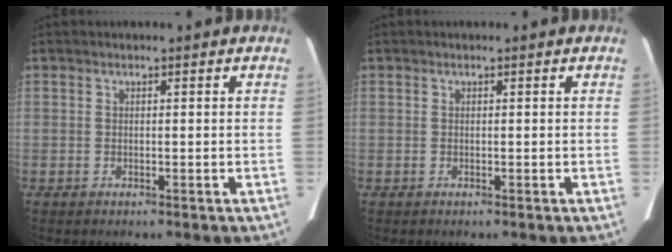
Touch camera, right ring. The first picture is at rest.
{"total": 0.0}